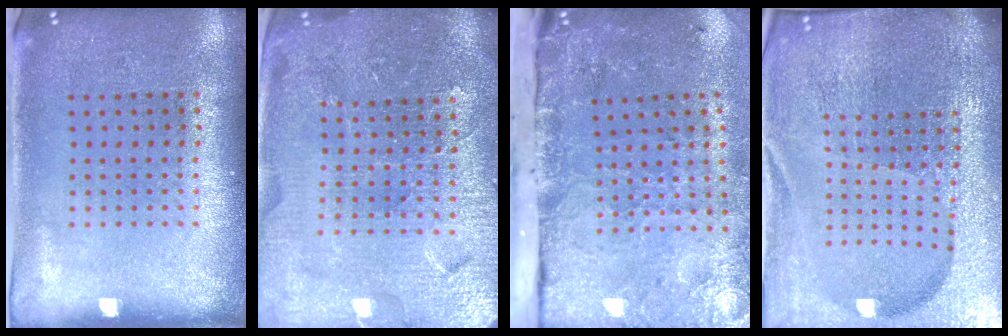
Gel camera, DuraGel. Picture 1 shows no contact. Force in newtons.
{"total": 4.6, "press": 4.3, "slide": 1.5}
{"total": 5.0, "press": 3.6, "slide": 3.4}
{"total": 6.1, "press": 5.4, "slide": 2.9}